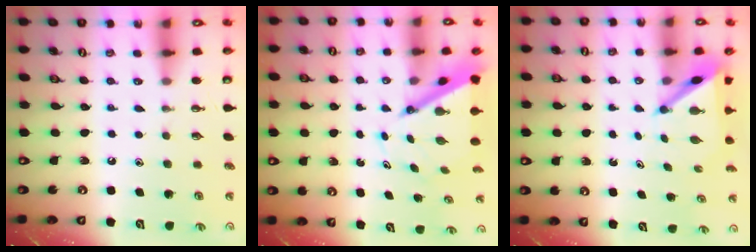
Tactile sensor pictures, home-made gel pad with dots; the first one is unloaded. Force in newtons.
{"total": 7.0, "press": 6.9, "slide": 0.6}
{"total": 7.0, "press": 7.0, "slide": 0.5}